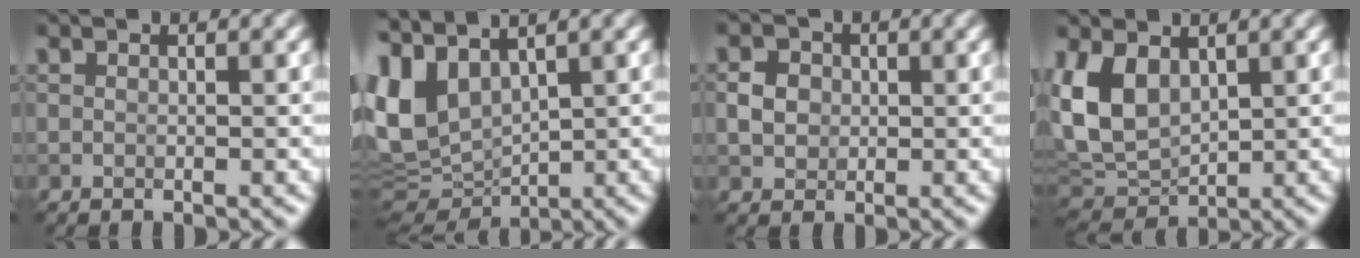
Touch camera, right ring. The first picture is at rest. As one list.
[{"total": 7.9, "force": [2.3, 4.4, 6.1], "torque": [-0.154, -0.009, 0.057]}, {"total": 2.1, "force": [0.1, 1.8, 1.0], "torque": [-0.016, -0.001, 0.002]}, {"total": 6.7, "force": [1.7, 4.4, 4.8], "torque": [-0.113, -0.001, 0.030]}]